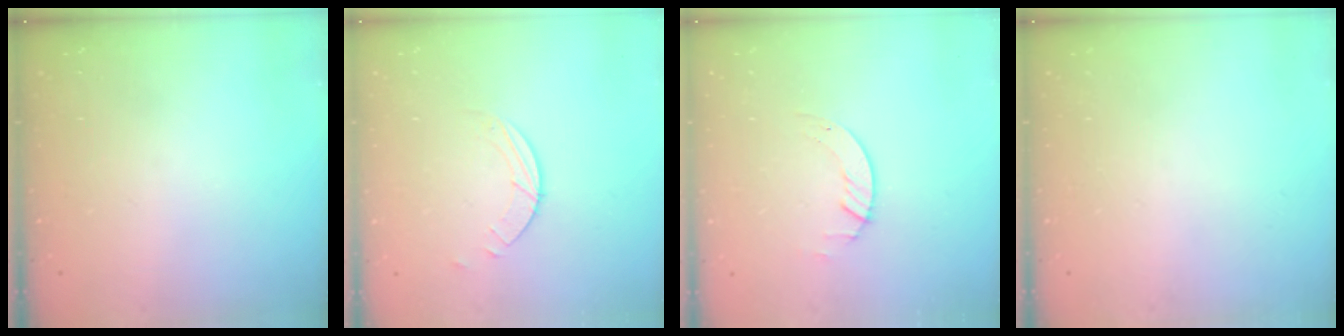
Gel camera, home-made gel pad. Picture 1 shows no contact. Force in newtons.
{"total": 2.0, "press": 2.0, "slide": 0.2}
{"total": 1.2, "press": 1.1, "slide": 0.2}
{"total": 0.0}